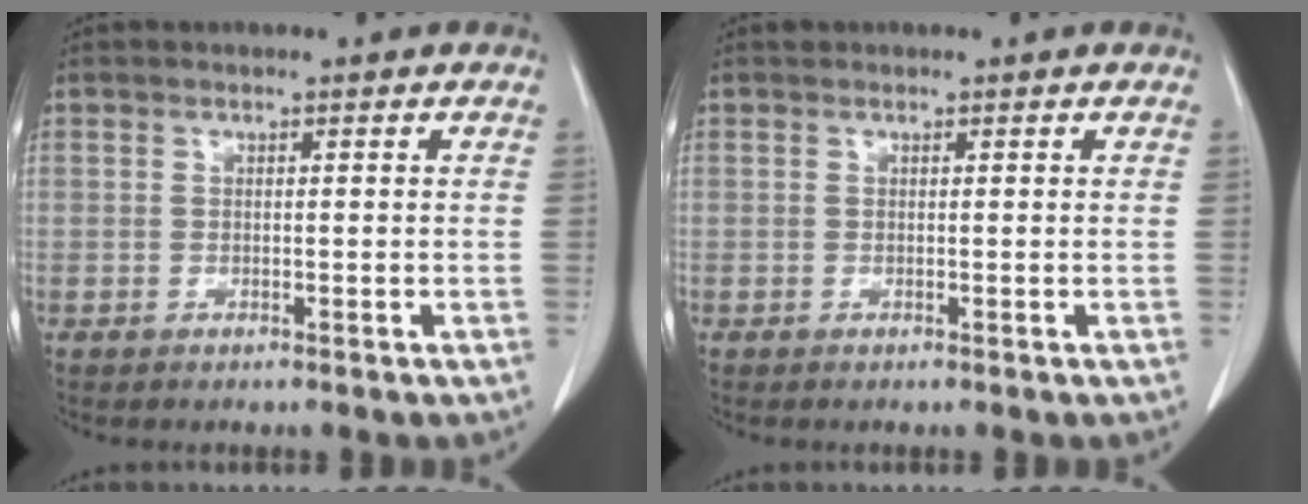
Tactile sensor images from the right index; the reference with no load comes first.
{"total": 0.0}